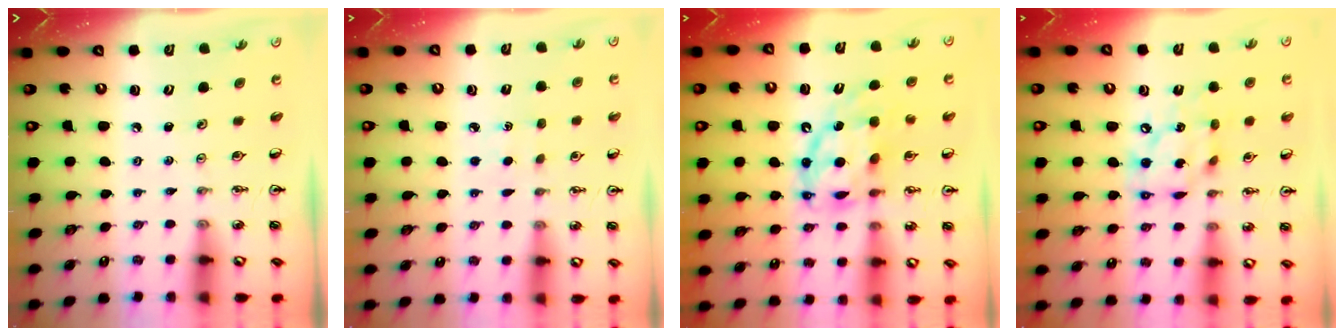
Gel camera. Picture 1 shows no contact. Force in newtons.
{"total": 1.4, "press": 1.4, "slide": 0.2}
{"total": 12.1, "press": 12.0, "slide": 1.2}
{"total": 12.5, "press": 12.5, "slide": 0.9}